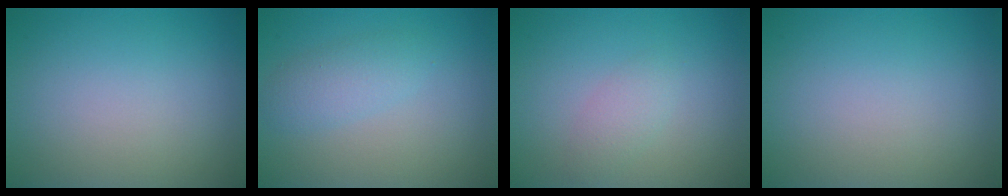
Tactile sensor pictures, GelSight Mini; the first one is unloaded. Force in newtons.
{"total": 2.2, "press": 2.2, "slide": 0.1}
{"total": 1.5, "press": 1.5, "slide": 0.1}
{"total": 0.0}